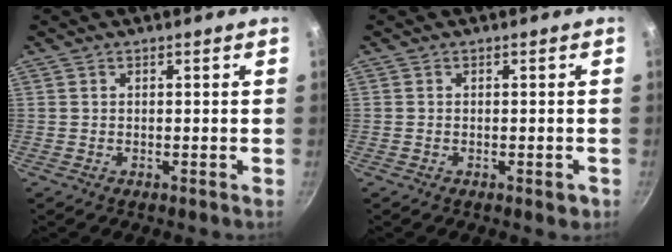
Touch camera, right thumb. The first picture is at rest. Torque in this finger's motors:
{"motor_torque": [0.35, -0.12, -0.26, 0.12, 0.04]}